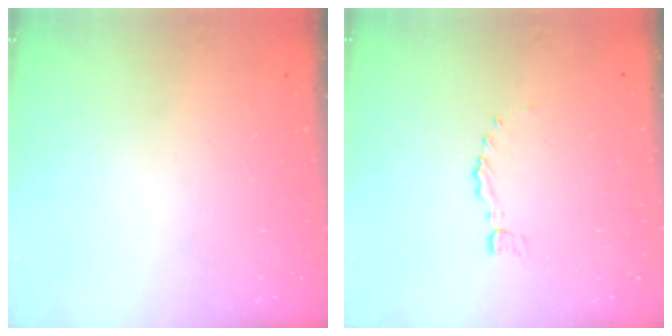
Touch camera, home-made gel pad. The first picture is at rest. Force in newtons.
{"total": 0.0}